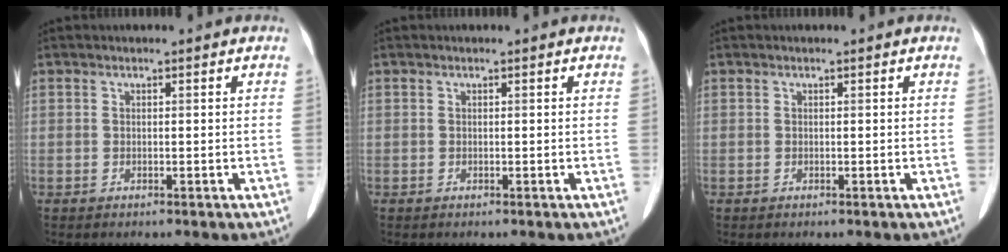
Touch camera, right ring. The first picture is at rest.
{"total": 0.0}
{"total": 0.0}